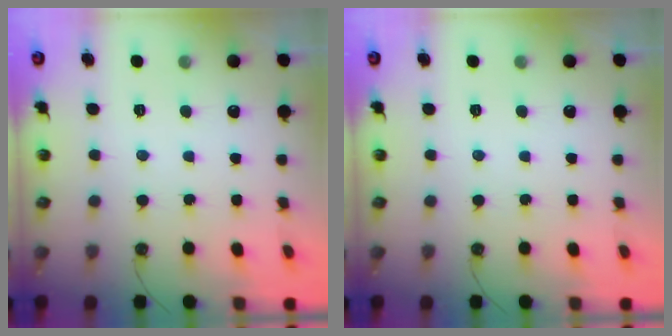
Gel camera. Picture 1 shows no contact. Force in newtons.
{"total": 0.0}